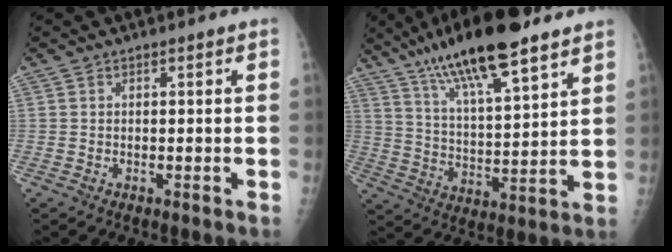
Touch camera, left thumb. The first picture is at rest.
{"total": 19.2, "force": [12.9, 4.5, 13.5], "torque": [-0.223, -0.045, 0.226]}